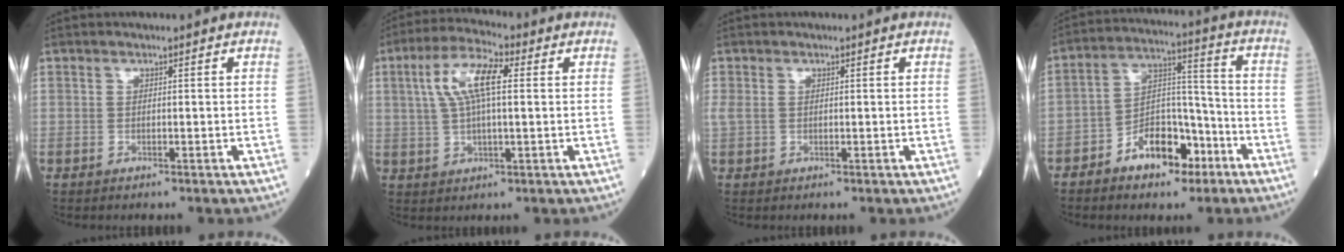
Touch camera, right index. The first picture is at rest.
{"total": 9.0, "force": [2.3, 2.4, 8.4], "torque": [-0.171, 0.020, 0.042]}
{"total": 1.6, "force": [0.4, 0.9, 1.2], "torque": [-0.048, 0.019, 0.018]}
{"total": 10.2, "force": [-5.9, 5.1, 6.5], "torque": [-0.115, 0.027, -0.098]}